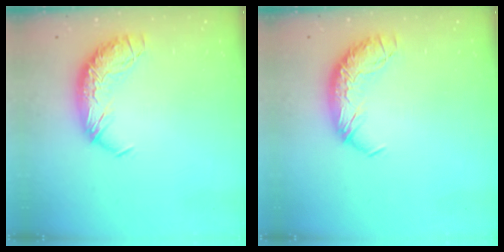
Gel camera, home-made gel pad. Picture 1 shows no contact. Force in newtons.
{"total": 0.0}